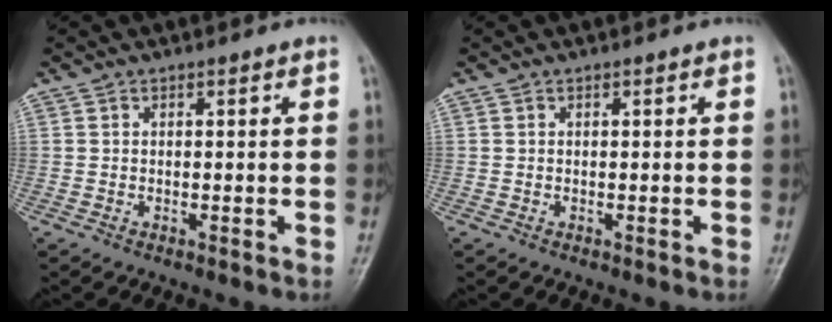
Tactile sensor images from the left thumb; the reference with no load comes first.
{"total": 0.0}